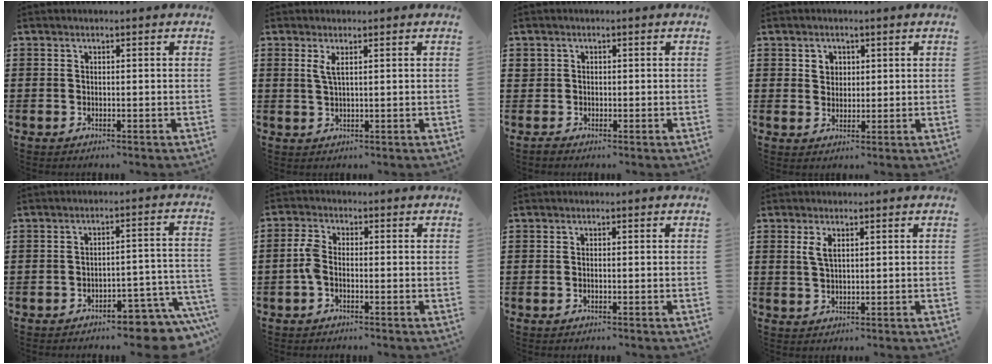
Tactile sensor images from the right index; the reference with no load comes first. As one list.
[{"total": 1.9, "force": [0.8, 0.4, 1.7], "torque": [-0.036, 0.002, 0.014]}, {"total": 1.1, "force": [-0.1, 1.1, 0.2], "torque": [-0.007, 0.005, -0.004]}, {"total": 2.2, "force": [1.0, 1.9, 0.5], "torque": [-0.017, 0.009, 0.018]}, {"total": 5.8, "force": [-5.2, 0.6, 2.5], "torque": [-0.037, 0.000, -0.096]}, {"total": 3.2, "force": [-1.0, 1.6, 2.7], "torque": [-0.070, -0.003, -0.024]}, {"total": 0.0}, {"total": 2.6, "force": [1.0, 1.1, 2.2], "torque": [-0.046, 0.004, 0.017]}]